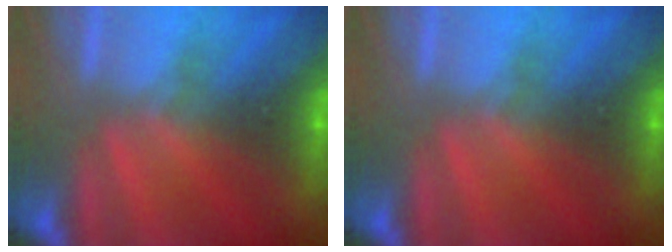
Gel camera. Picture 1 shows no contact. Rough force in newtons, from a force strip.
{"total": 0.0}